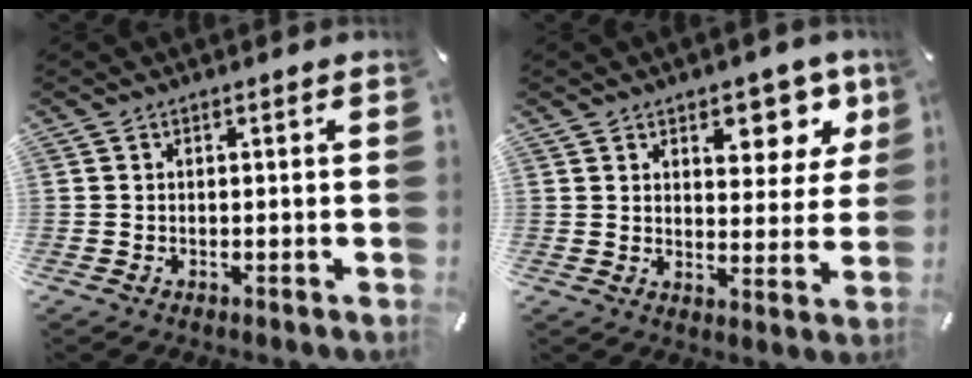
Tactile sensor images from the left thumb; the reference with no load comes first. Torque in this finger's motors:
{"motor_torque": [1.86, 1.47, 0.85, -0.94, 0.23]}